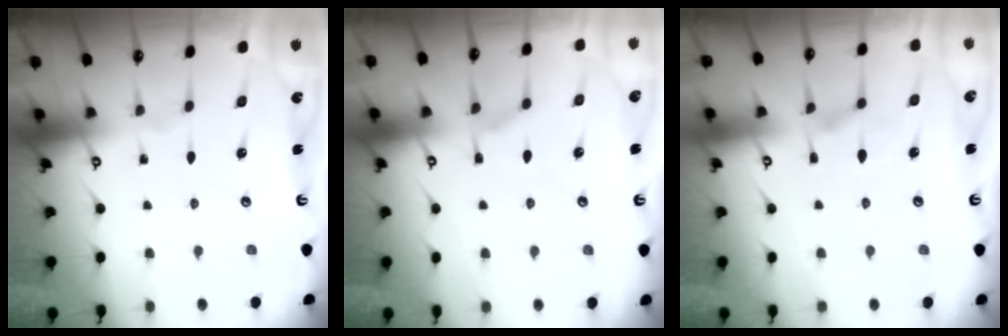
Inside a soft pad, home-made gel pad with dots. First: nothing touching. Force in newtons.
{"total": 1.4, "press": 0.1, "slide": 1.4}
{"total": 3.2, "press": 2.9, "slide": 1.4}